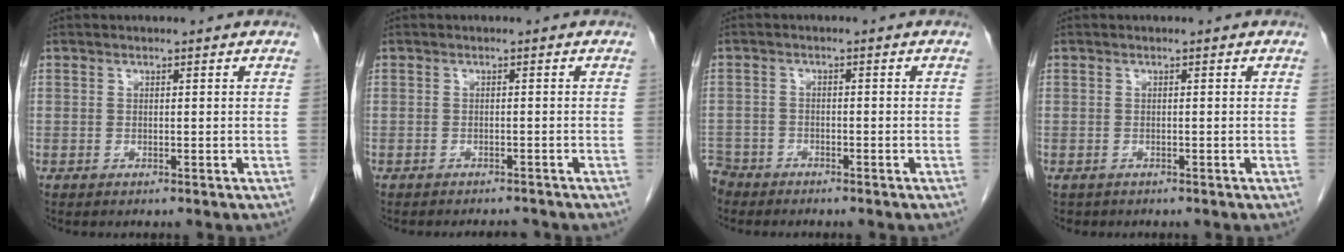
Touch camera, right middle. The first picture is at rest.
{"total": 3.1, "force": [-2.9, 0.7, 0.7], "torque": [-0.010, -0.006, -0.037]}
{"total": 4.3, "force": [-3.8, 1.9, -0.1], "torque": [0.000, -0.002, -0.077]}
{"total": 0.9, "force": [-0.6, 0.6, 0.0], "torque": [-0.013, 0.001, -0.008]}